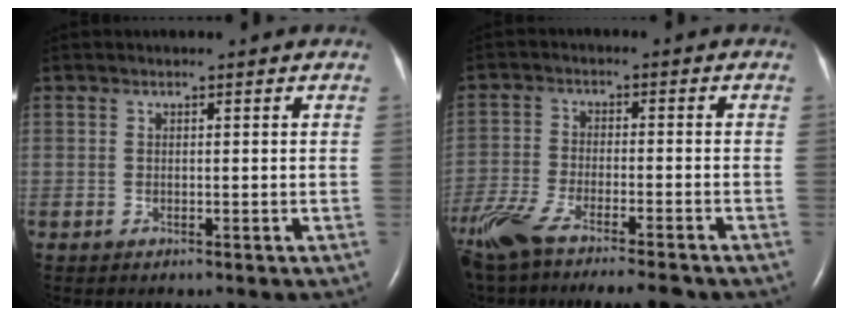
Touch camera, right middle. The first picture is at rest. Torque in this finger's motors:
{"motor_torque": [1.10, -1.04, 0.20, 0.07]}